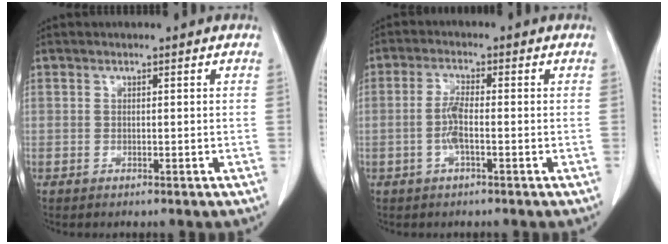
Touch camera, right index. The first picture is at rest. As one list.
[{"total": 3.7, "force": [-0.9, 0.7, 3.5], "torque": [-0.077, 0.002, -0.020]}]